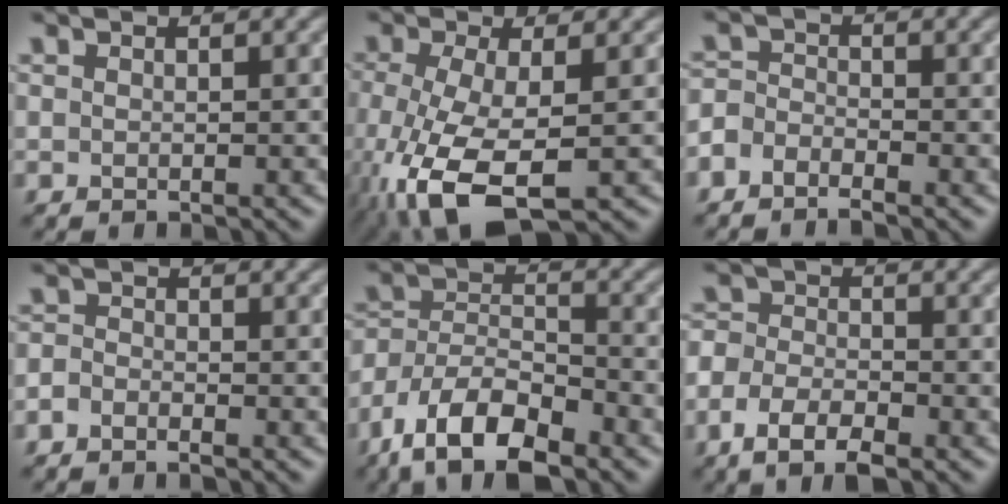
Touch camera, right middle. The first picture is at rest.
{"total": 8.4, "force": [-3.7, 3.2, 6.8], "torque": [-0.161, -0.021, -0.068]}
{"total": 2.4, "force": [-1.9, 1.1, 0.9], "torque": [-0.013, 0.001, -0.047]}
{"total": 1.3, "force": [-1.0, 0.6, 0.5], "torque": [-0.009, 0.001, -0.025]}
{"total": 9.6, "force": [-6.5, 4.2, 5.7], "torque": [-0.106, -0.001, -0.125]}
{"total": 4.9, "force": [-2.6, 2.6, 3.3], "torque": [-0.064, 0.000, -0.058]}